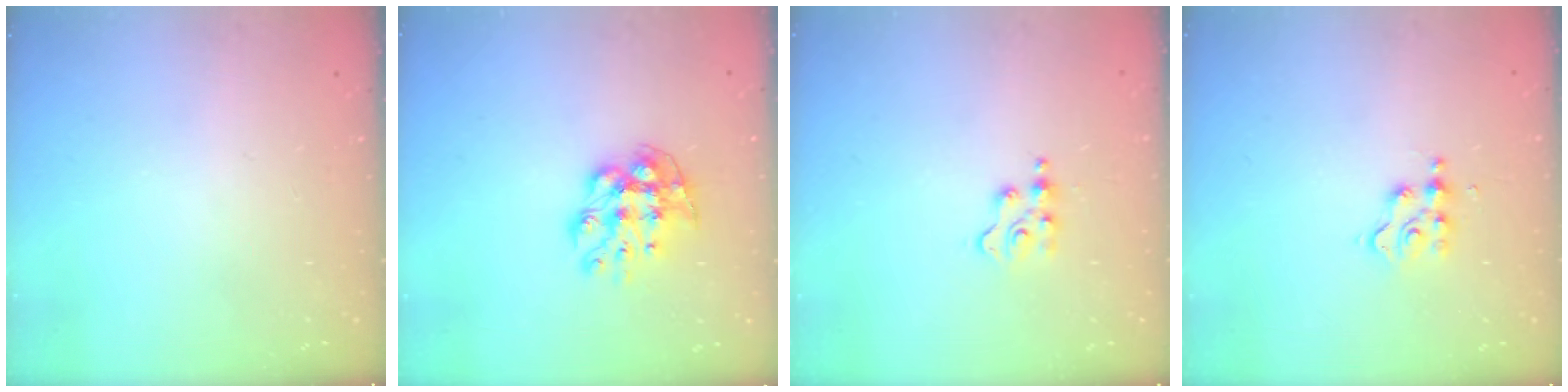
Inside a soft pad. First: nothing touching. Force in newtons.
{"total": 9.9, "press": 9.9, "slide": 0.7}
{"total": 3.5, "press": 3.5, "slide": 0.5}
{"total": 3.3, "press": 3.3, "slide": 0.2}